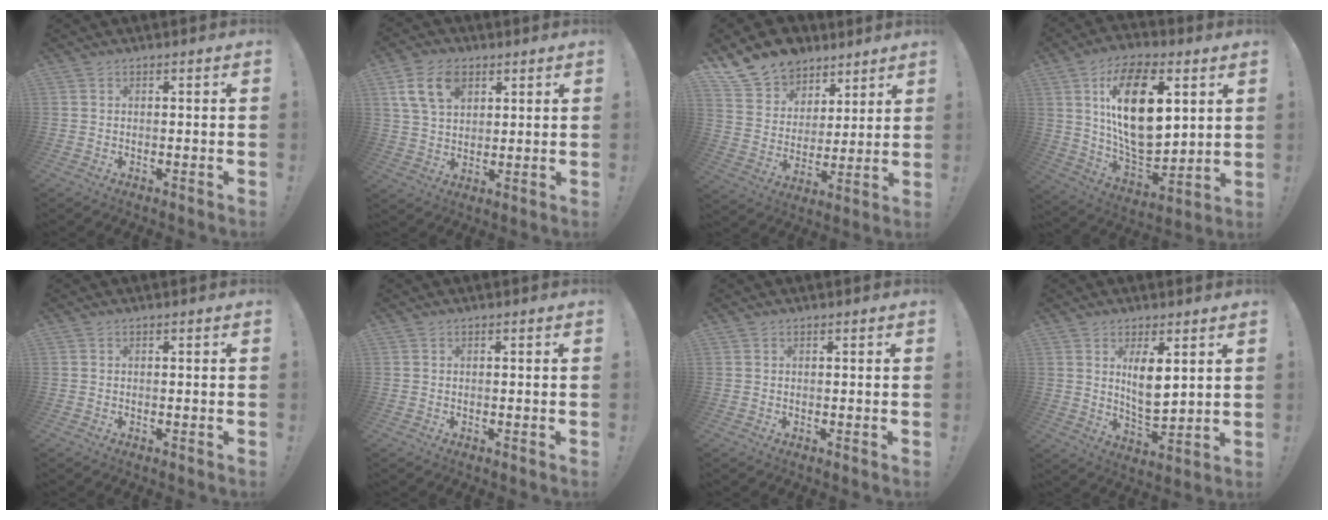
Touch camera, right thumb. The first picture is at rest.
{"total": 11.5, "force": [5.4, 7.6, 6.7], "torque": [-0.119, -0.010, 0.104]}
{"total": 12.6, "force": [9.1, 8.3, 2.5], "torque": [-0.052, -0.068, 0.177]}
{"total": 22.1, "force": [6.1, 12.2, 17.4], "torque": [-0.306, -0.019, 0.101]}
{"total": 0.0}
{"total": 0.0}
{"total": 0.0}
{"total": 8.3, "force": [3.8, 3.4, 6.5], "torque": [-0.103, -0.032, 0.066]}